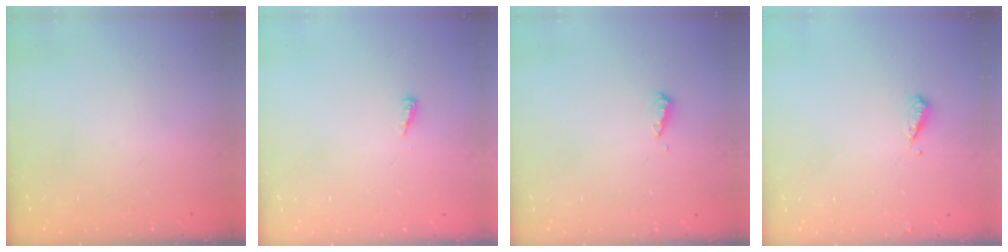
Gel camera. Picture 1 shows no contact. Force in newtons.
{"total": 4.2, "press": 4.1, "slide": 0.4}
{"total": 3.2, "press": 3.1, "slide": 0.3}
{"total": 4.5, "press": 4.4, "slide": 0.8}